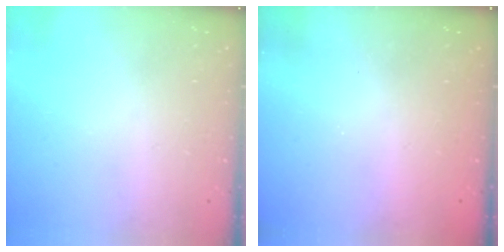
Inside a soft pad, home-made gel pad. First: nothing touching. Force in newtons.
{"total": 2.2, "press": 2.1, "slide": 0.8}